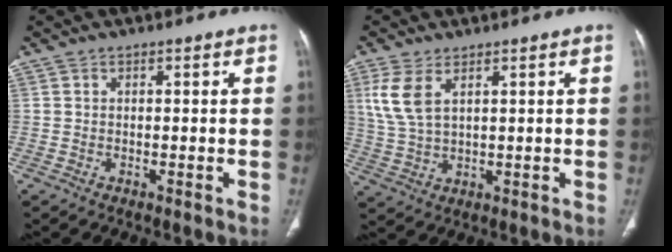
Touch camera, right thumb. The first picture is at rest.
{"total": 6.8, "force": [2.9, 3.2, 5.2], "torque": [-0.120, -0.003, 0.071]}